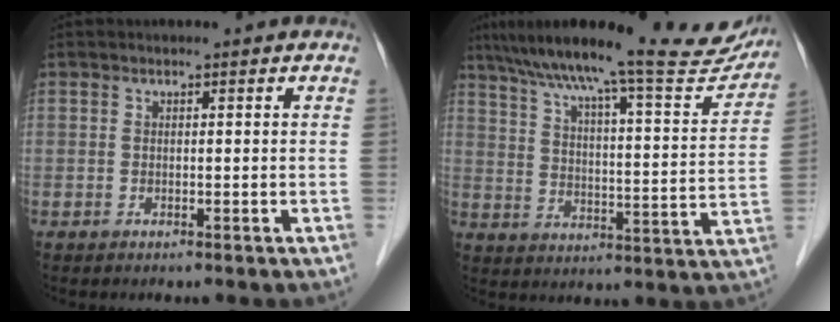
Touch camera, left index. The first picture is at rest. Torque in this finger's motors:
{"motor_torque": [1.00, -1.14, 0.46, 0.06]}